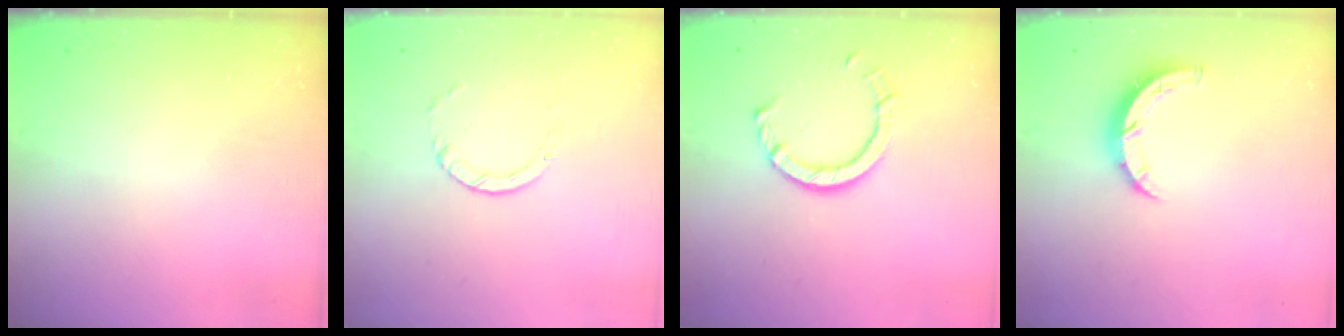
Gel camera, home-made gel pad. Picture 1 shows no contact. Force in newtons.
{"total": 1.0, "press": 1.0, "slide": 0.1}
{"total": 7.8, "press": 7.7, "slide": 0.7}
{"total": 5.5, "press": 5.5, "slide": 0.5}